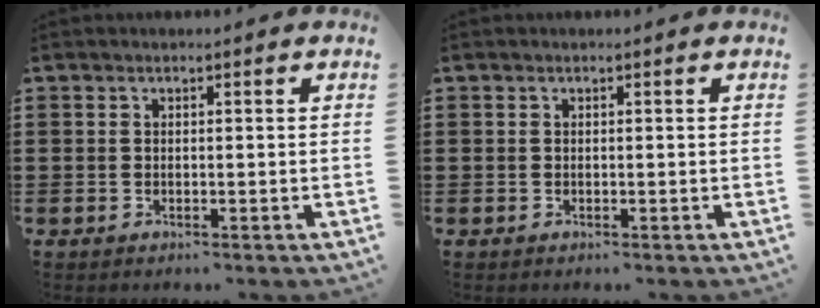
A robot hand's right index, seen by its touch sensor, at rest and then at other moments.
{"total": 0.0}